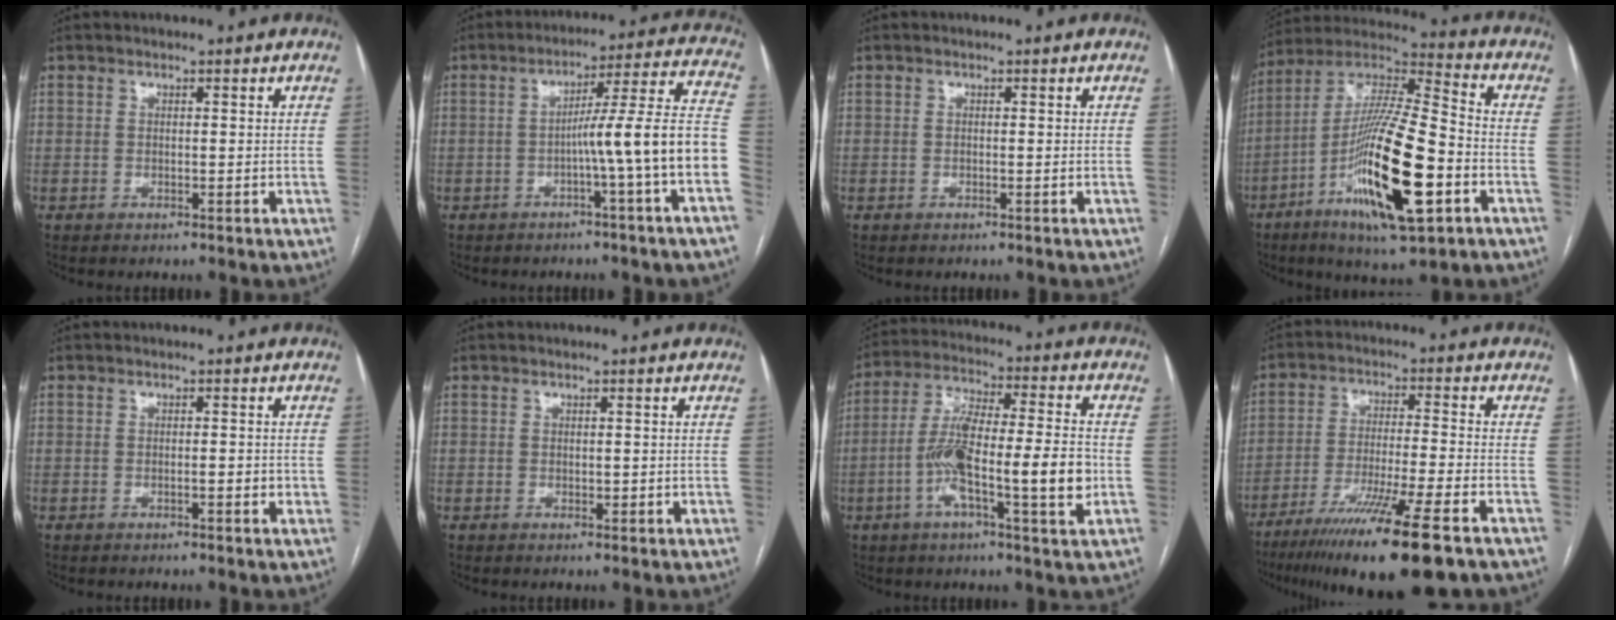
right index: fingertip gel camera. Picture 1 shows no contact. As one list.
[{"total": 13.1, "force": [-3.7, -1.7, 12.5], "torque": [-0.169, 0.029, -0.057]}, {"total": 0.0}, {"total": 20.9, "force": [-7.2, 3.1, 19.4], "torque": [-0.379, -0.018, -0.124]}, {"total": 1.6, "force": [-0.4, 0.5, 1.5], "torque": [-0.024, 0.001, -0.005]}, {"total": 1.0, "force": [0.0, 0.6, 0.8], "torque": [-0.011, -0.001, 0.003]}, {"total": 15.3, "force": [-3.3, 2.1, 14.8], "torque": [-0.263, 0.009, -0.059]}, {"total": 16.6, "force": [-10.9, -0.3, 12.5], "torque": [-0.203, -0.047, -0.182]}]